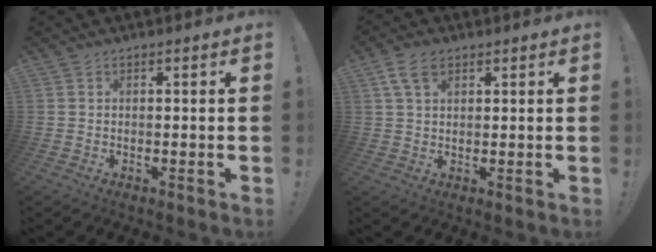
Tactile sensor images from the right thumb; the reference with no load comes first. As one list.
[{"total": 6.3, "force": [3.1, 3.7, 4.1], "torque": [-0.082, 0.002, 0.063]}]